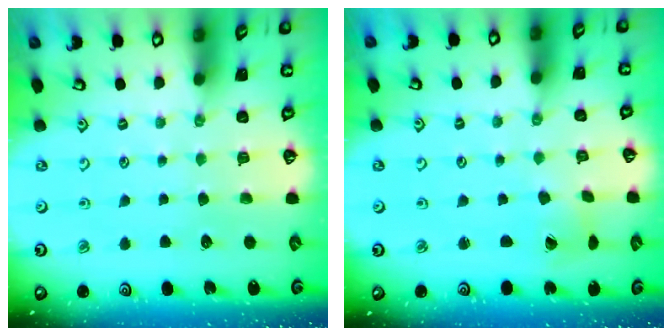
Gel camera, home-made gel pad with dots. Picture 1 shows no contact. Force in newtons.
{"total": 1.6, "press": 1.5, "slide": 0.3}